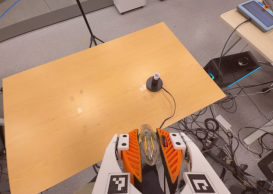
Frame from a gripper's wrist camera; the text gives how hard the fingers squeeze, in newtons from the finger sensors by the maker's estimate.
{"total": 18.3, "left": 19.1, "right": 17.5}